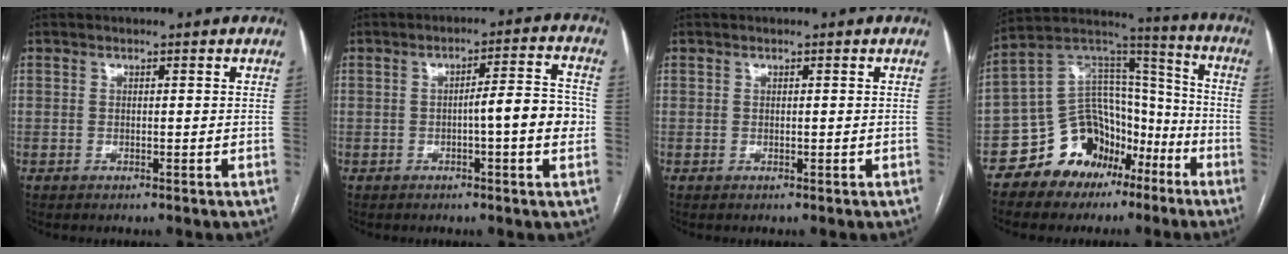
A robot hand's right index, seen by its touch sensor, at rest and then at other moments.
{"total": 7.6, "force": [-1.2, 0.7, 7.5], "torque": [-0.100, 0.019, -0.017]}
{"total": 0.0}
{"total": 14.7, "force": [-8.5, 10.2, 6.4], "torque": [-0.107, 0.073, -0.140]}